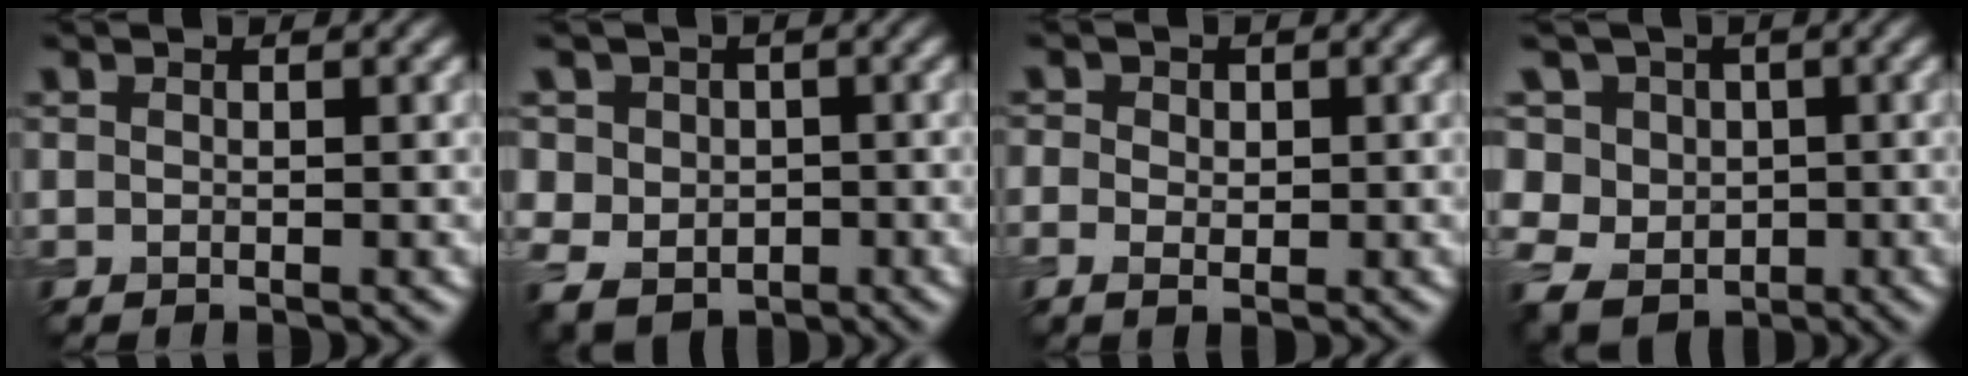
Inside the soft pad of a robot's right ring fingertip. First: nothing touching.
{"total": 5.8, "force": [0.7, 5.3, 2.0], "torque": [-0.045, 0.017, -0.005]}
{"total": 2.2, "force": [0.0, 1.8, 1.2], "torque": [-0.007, 0.006, -0.007]}
{"total": 9.2, "force": [2.1, 8.1, 3.9], "torque": [-0.086, 0.022, 0.005]}